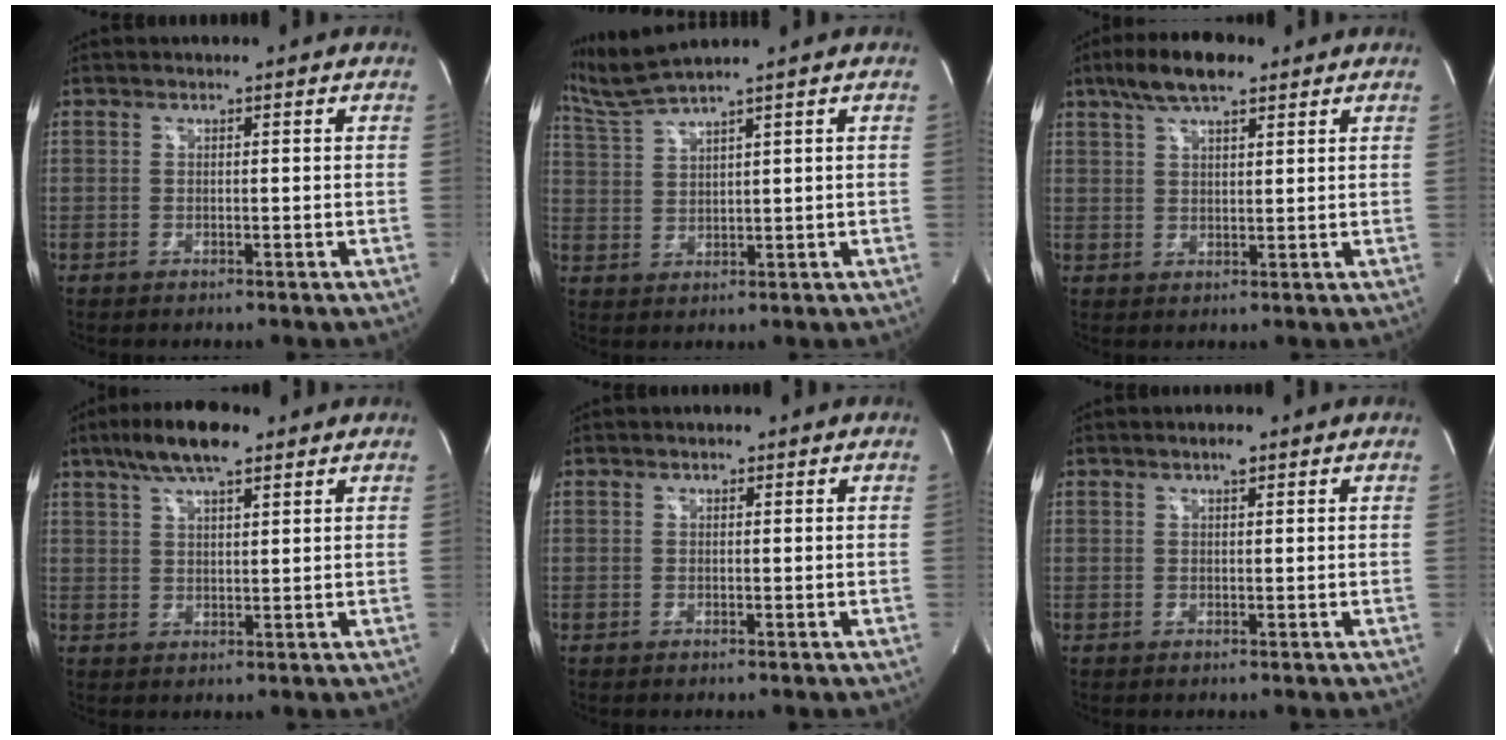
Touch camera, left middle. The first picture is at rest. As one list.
[{"total": 5.3, "force": [4.7, -1.9, 1.5], "torque": [-0.049, -0.002, 0.108]}, {"total": 7.6, "force": [5.2, 2.3, 5.0], "torque": [-0.099, 0.019, 0.093]}, {"total": 8.3, "force": [5.6, 2.1, 5.7], "torque": [-0.110, 0.017, 0.099]}, {"total": 0.5, "force": [0.3, 0.2, 0.3], "torque": [-0.011, 0.002, 0.006]}, {"total": 1.4, "force": [0.9, 0.2, 1.0], "torque": [-0.024, 0.006, 0.015]}]